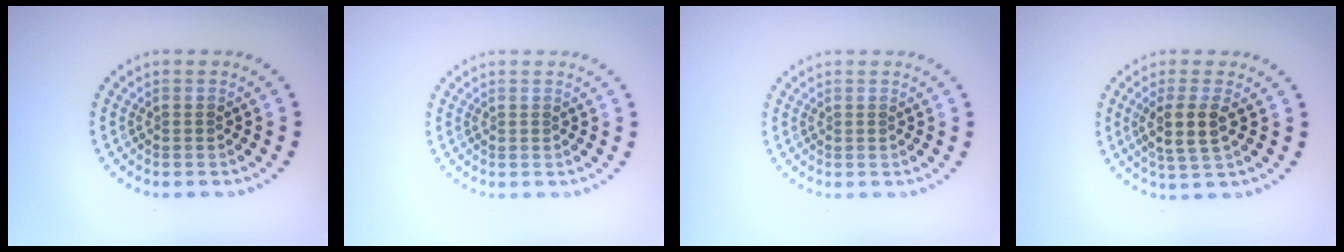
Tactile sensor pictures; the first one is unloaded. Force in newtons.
{"total": 0.0}
{"total": 0.0}
{"total": 2.9, "press": 2.5, "slide": 1.5}